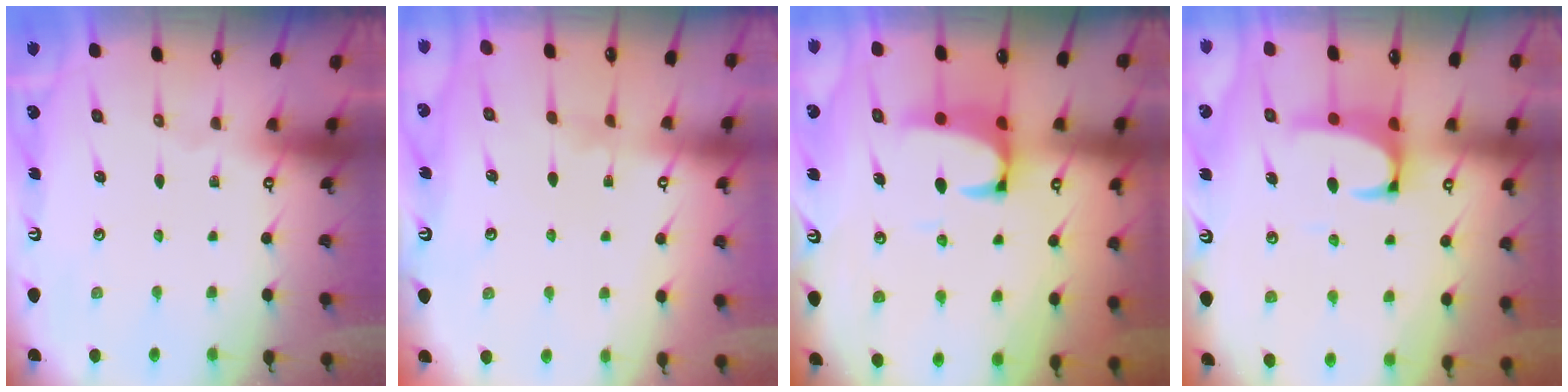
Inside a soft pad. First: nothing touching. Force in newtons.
{"total": 3.6, "press": 3.5, "slide": 0.2}
{"total": 3.9, "press": 3.8, "slide": 1.0}
{"total": 2.5, "press": 2.2, "slide": 1.1}